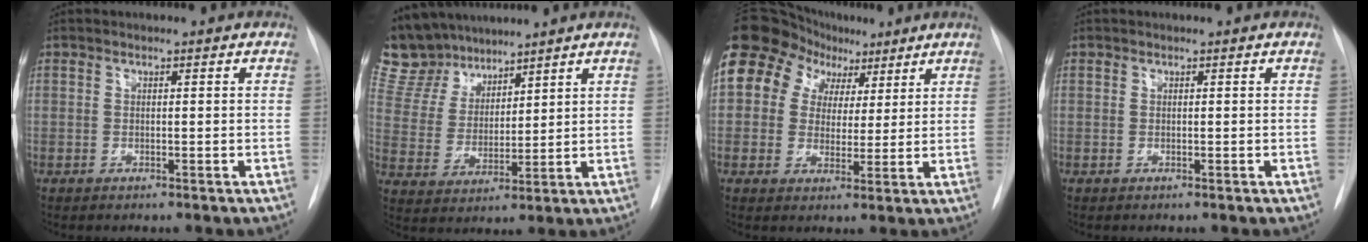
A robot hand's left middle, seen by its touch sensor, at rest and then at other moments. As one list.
[{"total": 11.5, "force": [10.2, 4.9, 1.7], "torque": [-0.047, 0.017, 0.212]}, {"total": 13.4, "force": [6.7, 10.4, 5.1], "torque": [-0.079, 0.064, 0.114]}, {"total": 0.0}]